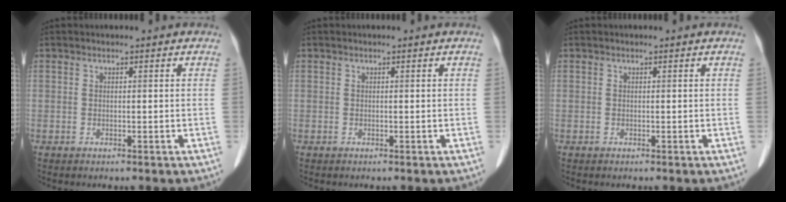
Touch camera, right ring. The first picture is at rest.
{"total": 0.0}
{"total": 0.0}